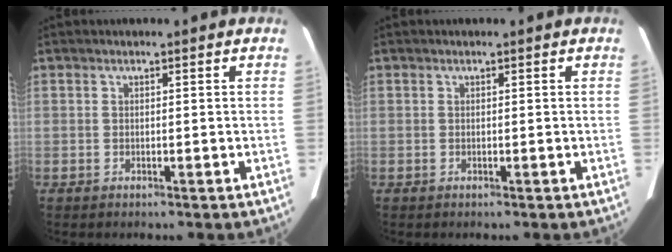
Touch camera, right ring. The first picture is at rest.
{"total": 0.0}